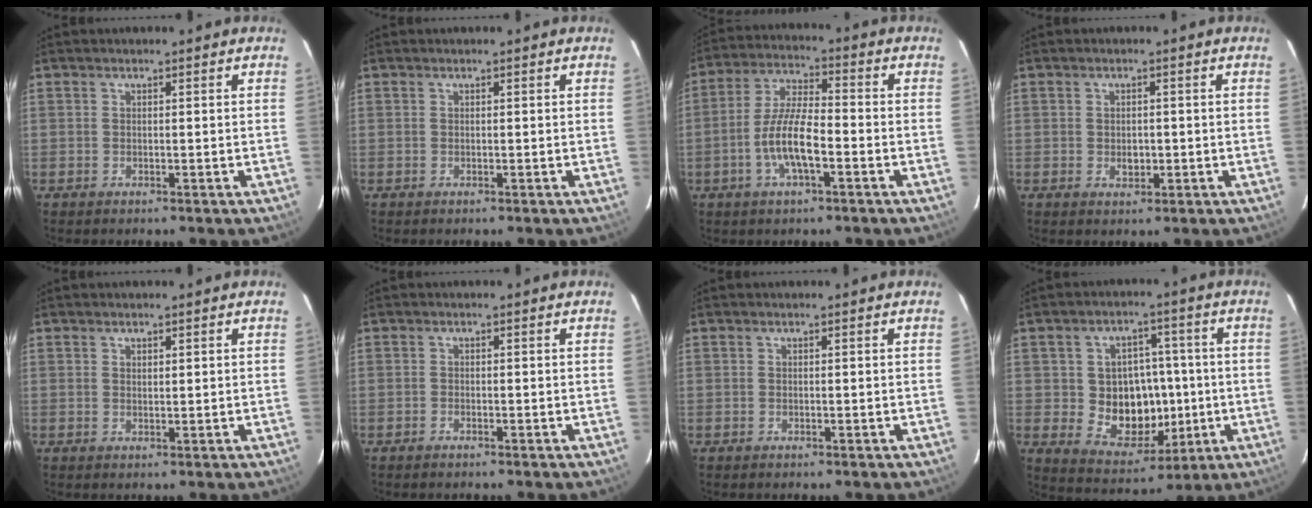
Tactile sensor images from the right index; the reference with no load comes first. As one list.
[{"total": 0.0}, {"total": 9.4, "force": [-3.4, 2.5, 8.4], "torque": [-0.174, 0.002, -0.064]}, {"total": 2.2, "force": [-0.3, 1.8, 1.3], "torque": [-0.021, 0.000, -0.003]}, {"total": 0.9, "force": [0.6, 0.4, 0.5], "torque": [-0.007, 0.002, 0.012]}, {"total": 0.7, "force": [-0.6, 0.2, 0.2], "torque": [-0.006, 0.001, -0.014]}, {"total": 0.0}, {"total": 11.9, "force": [-1.0, 9.8, 6.6], "torque": [-0.132, 0.006, 0.007]}]